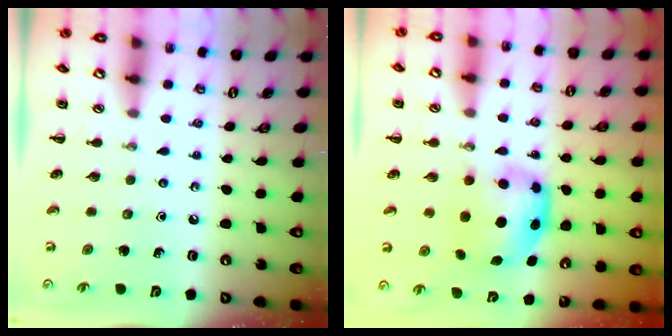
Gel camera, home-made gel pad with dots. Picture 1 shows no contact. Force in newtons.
{"total": 6.1, "press": 6.0, "slide": 0.8}